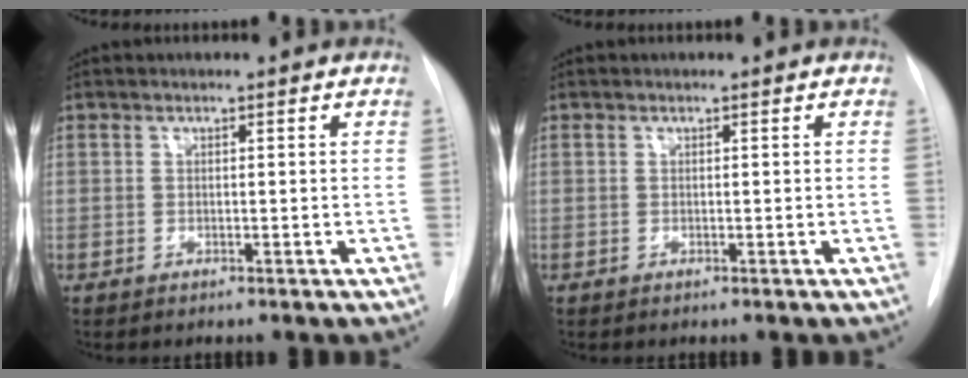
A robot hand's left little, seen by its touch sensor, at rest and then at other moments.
{"total": 0.0}